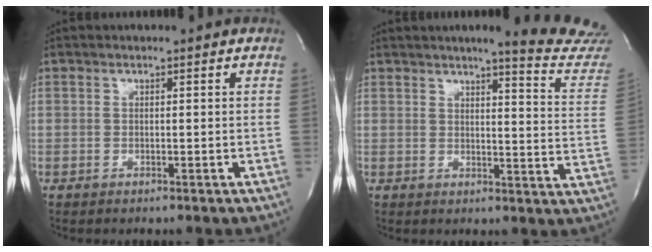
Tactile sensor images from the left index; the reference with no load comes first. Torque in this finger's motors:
{"motor_torque": [0.02, -0.46, 0.41, 0.04]}